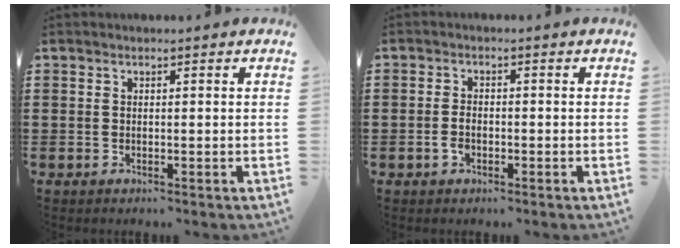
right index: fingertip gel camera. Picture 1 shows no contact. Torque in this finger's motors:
{"motor_torque": [1.38, 0.76, 0.13, 0.00]}